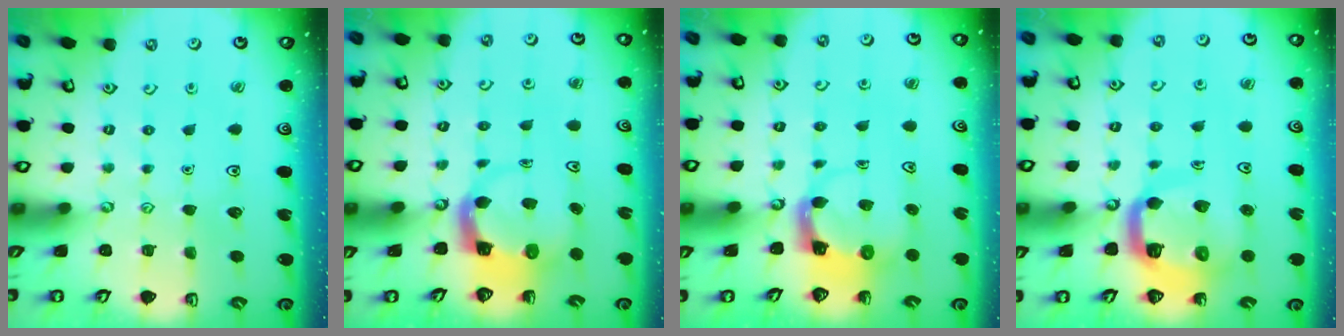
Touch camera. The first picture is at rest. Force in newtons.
{"total": 4.0, "press": 4.0, "slide": 0.6}
{"total": 3.9, "press": 3.8, "slide": 0.6}
{"total": 11.3, "press": 11.2, "slide": 1.3}